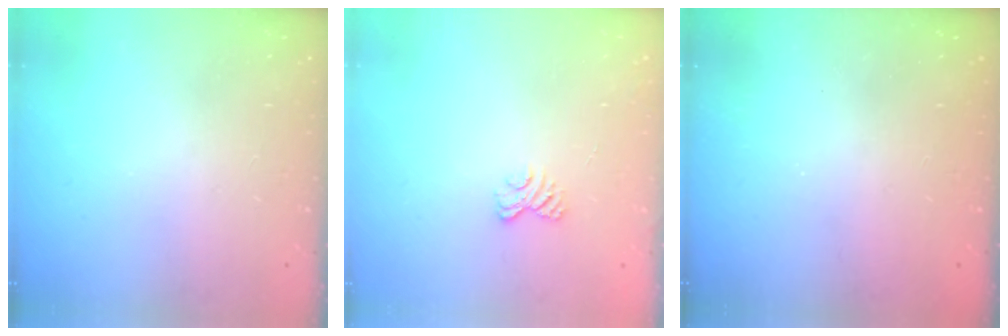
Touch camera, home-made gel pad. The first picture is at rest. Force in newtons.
{"total": 2.5, "press": 2.2, "slide": 1.2}
{"total": 2.4, "press": 2.3, "slide": 0.8}